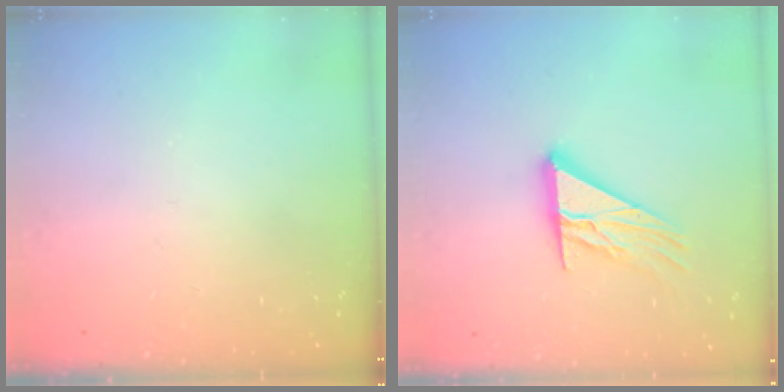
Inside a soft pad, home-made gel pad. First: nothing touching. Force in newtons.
{"total": 13.6, "press": 13.5, "slide": 1.3}